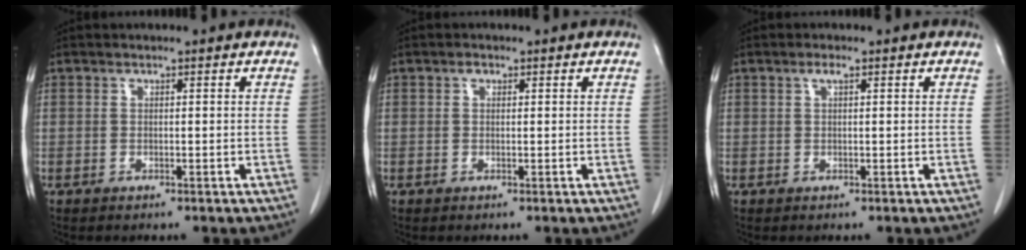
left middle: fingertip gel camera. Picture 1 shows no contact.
{"total": 0.7, "force": [0.4, 0.4, 0.4], "torque": [-0.006, 0.001, 0.005]}
{"total": 1.2, "force": [0.6, 0.1, 1.0], "torque": [-0.022, 0.002, 0.010]}